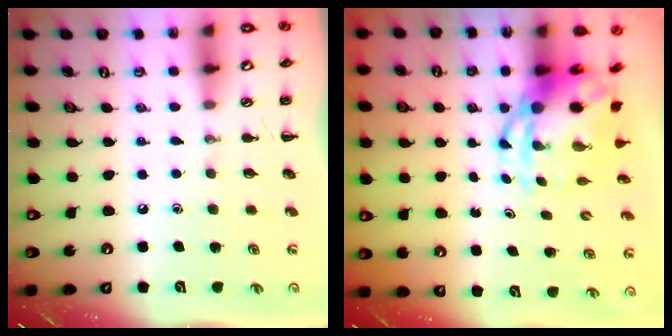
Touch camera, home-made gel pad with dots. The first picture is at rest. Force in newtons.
{"total": 7.5, "press": 7.3, "slide": 2.0}